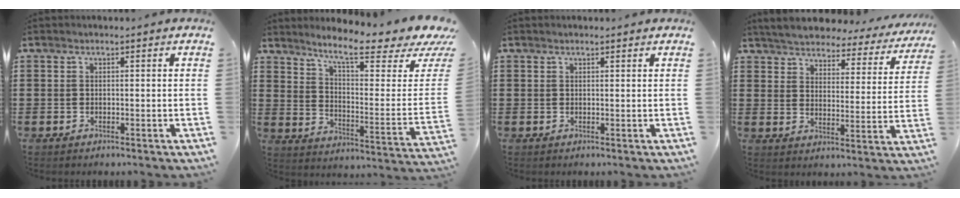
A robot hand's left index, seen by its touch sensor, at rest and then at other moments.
{"total": 9.7, "force": [7.7, 0.7, 5.9], "torque": [-0.120, -0.056, 0.125]}
{"total": 0.7, "force": [0.5, 0.1, 0.4], "torque": [-0.009, -0.001, 0.011]}
{"total": 4.6, "force": [4.6, 0.3, 0.7], "torque": [-0.040, -0.036, 0.076]}